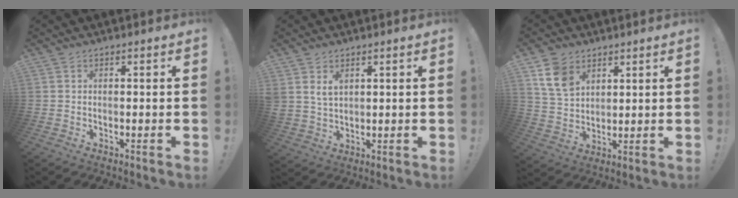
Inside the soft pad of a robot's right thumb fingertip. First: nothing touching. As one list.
[{"total": 4.3, "force": [2.7, 2.7, 2.0], "torque": [-0.038, -0.009, 0.052]}, {"total": 10.0, "force": [5.9, 6.7, 4.6], "torque": [-0.077, -0.023, 0.116]}]